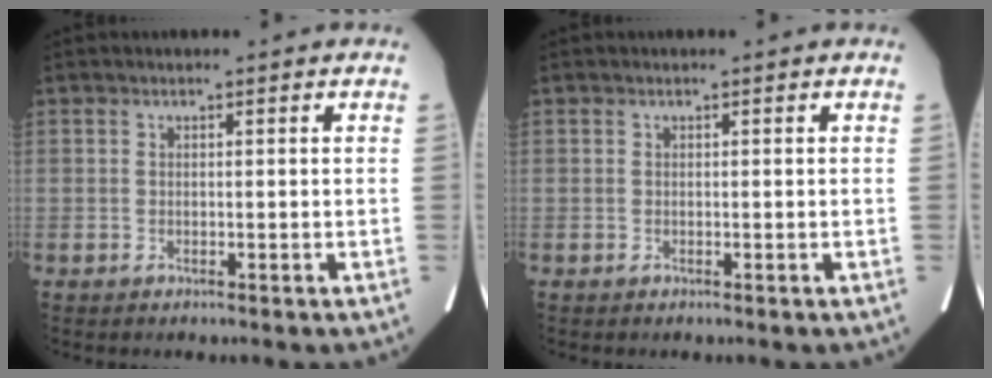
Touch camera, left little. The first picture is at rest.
{"total": 0.0}